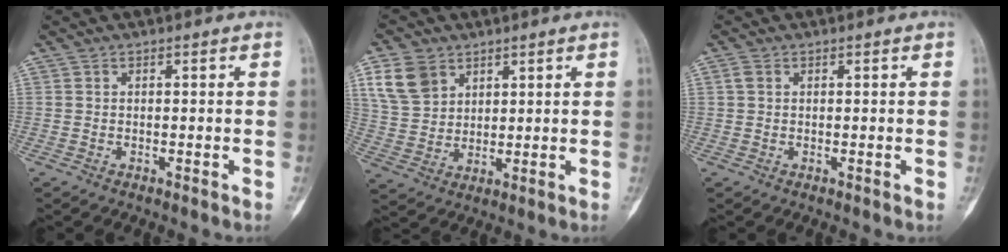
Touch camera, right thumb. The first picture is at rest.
{"total": 8.9, "force": [4.5, 6.4, 4.1], "torque": [-0.068, -0.012, 0.098]}
{"total": 1.0, "force": [0.3, 0.7, 0.7], "torque": [-0.016, 0.005, 0.007]}